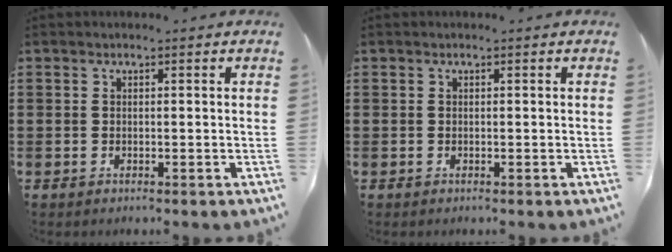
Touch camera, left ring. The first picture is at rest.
{"total": 0.0}